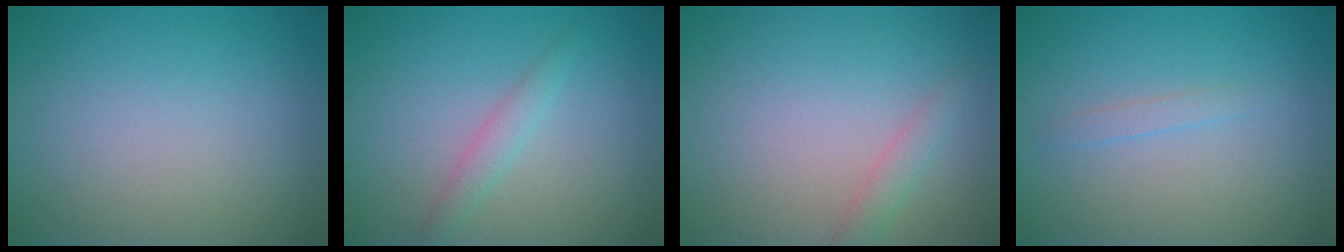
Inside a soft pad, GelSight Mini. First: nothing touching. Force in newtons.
{"total": 1.5, "press": 1.5, "slide": 0.0}
{"total": 1.3, "press": 1.3, "slide": 0.1}
{"total": 0.8, "press": 0.8, "slide": 0.1}